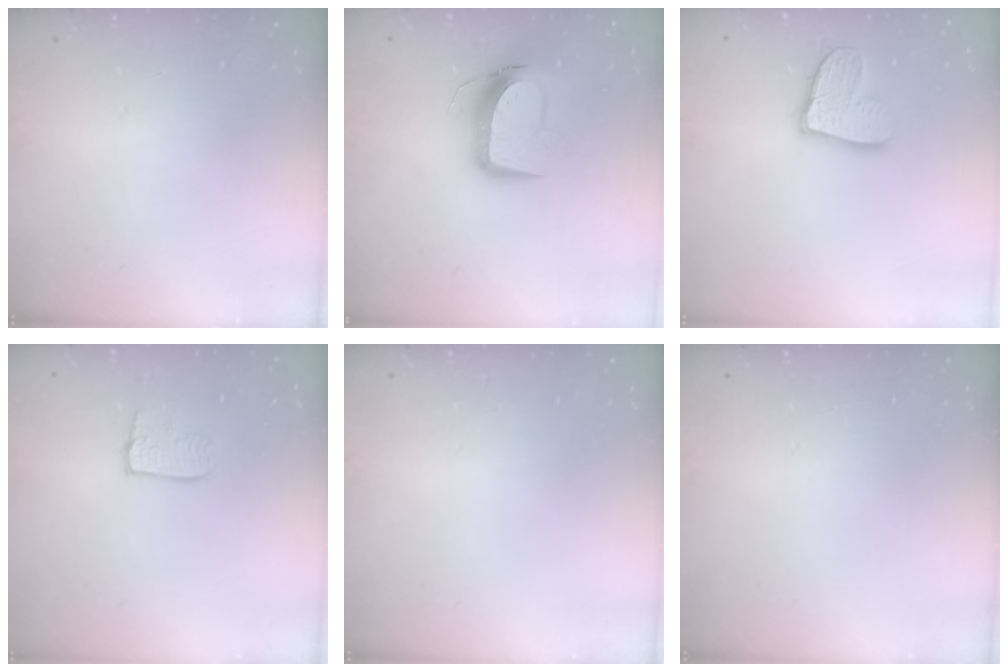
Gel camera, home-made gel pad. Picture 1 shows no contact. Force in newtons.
{"total": 11.1, "press": 11.0, "slide": 1.0}
{"total": 12.2, "press": 12.2, "slide": 1.0}
{"total": 7.7, "press": 7.7, "slide": 0.6}
{"total": 0.0}
{"total": 0.0}